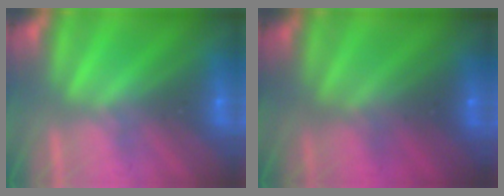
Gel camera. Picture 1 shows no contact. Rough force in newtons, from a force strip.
{"total": 1.8}